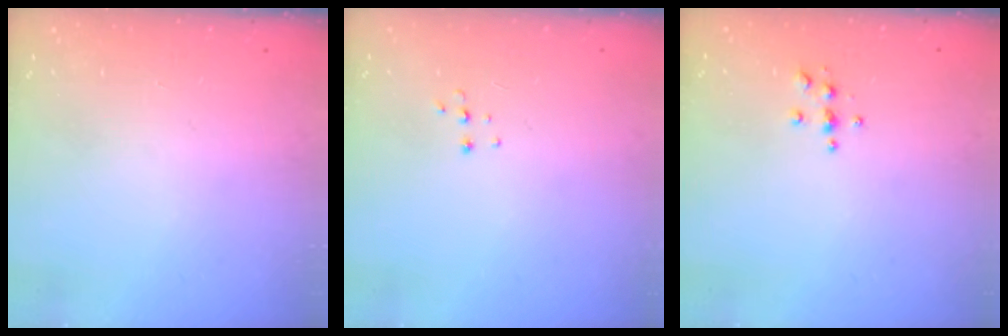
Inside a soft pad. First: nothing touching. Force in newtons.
{"total": 3.7, "press": 3.7, "slide": 0.3}
{"total": 3.8, "press": 3.8, "slide": 0.4}